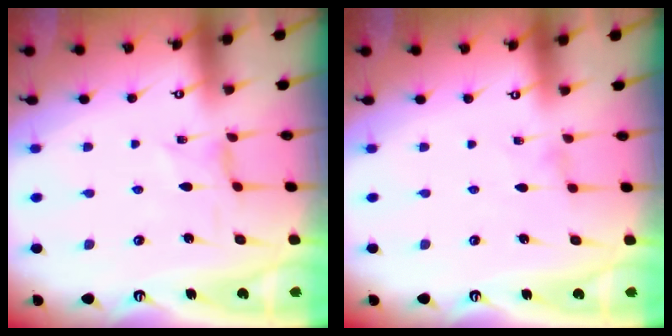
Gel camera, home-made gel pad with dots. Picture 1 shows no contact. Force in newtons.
{"total": 0.0}